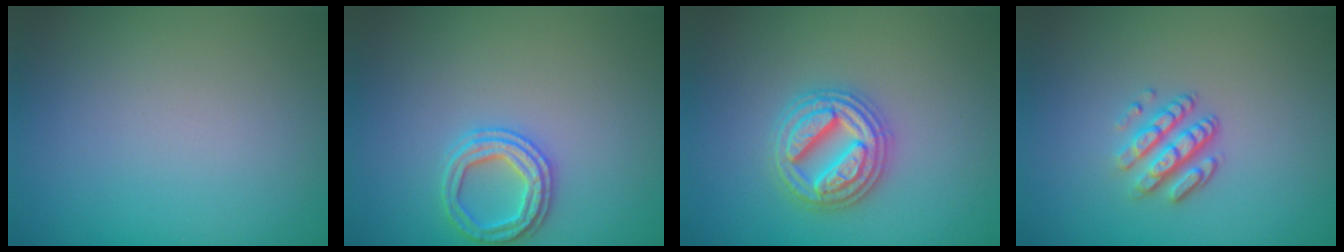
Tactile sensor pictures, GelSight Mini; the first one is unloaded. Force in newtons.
{"total": 2.4, "press": 2.4, "slide": 0.2}
{"total": 4.7, "press": 4.6, "slide": 0.8}
{"total": 3.3, "press": 2.3, "slide": 2.3}